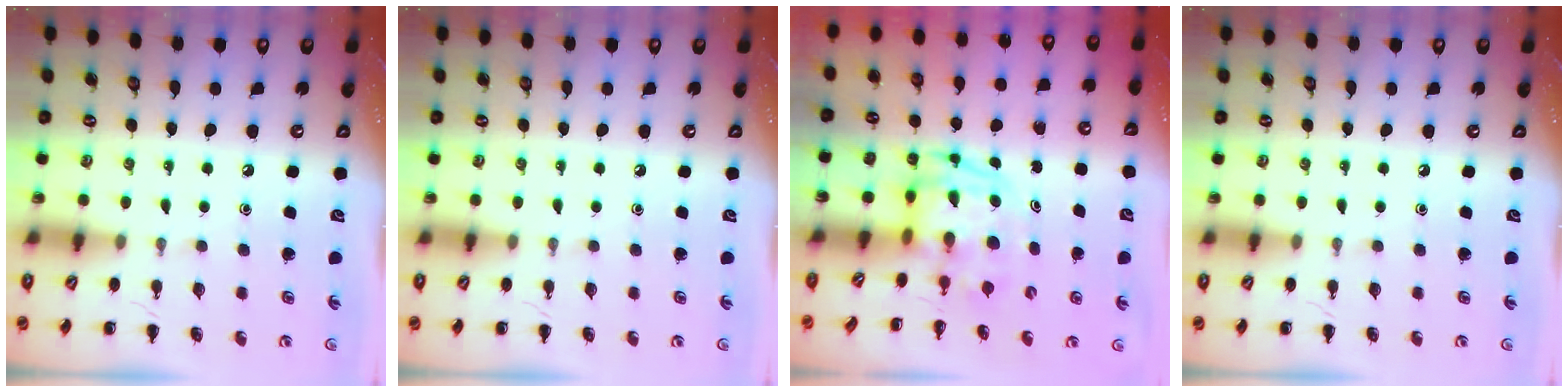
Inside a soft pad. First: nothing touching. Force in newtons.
{"total": 0.0}
{"total": 3.8, "press": 3.7, "slide": 0.8}
{"total": 0.0}